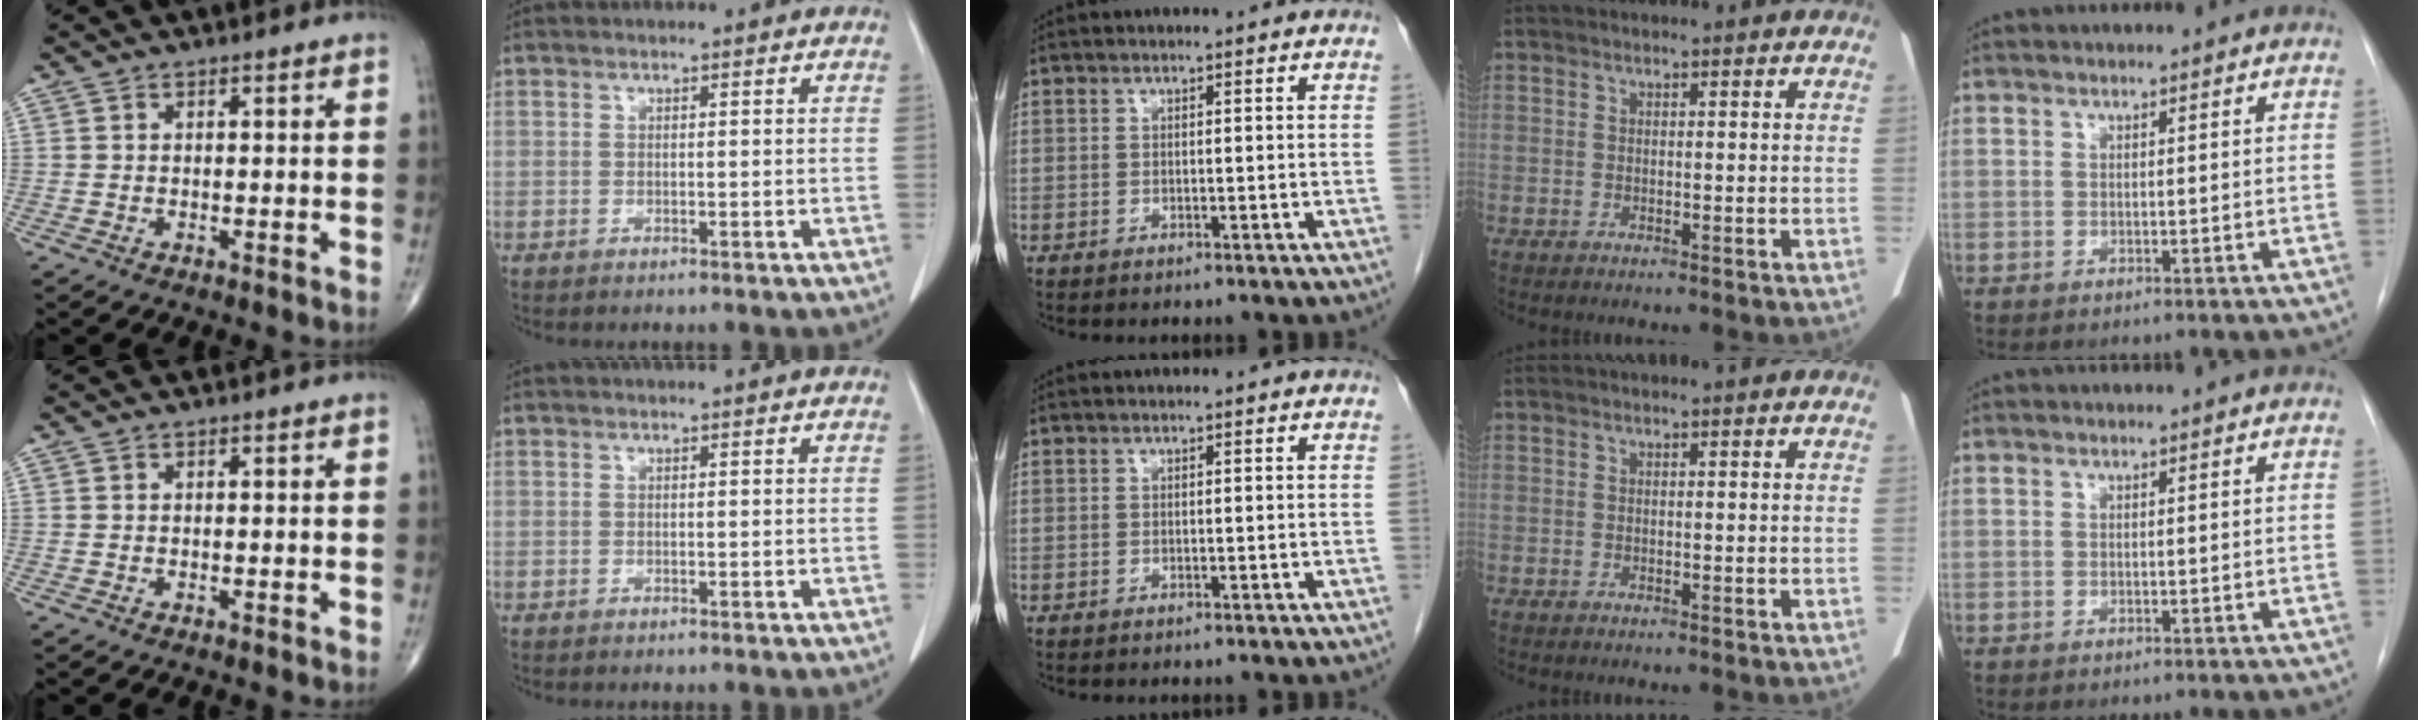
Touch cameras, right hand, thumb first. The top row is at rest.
{}